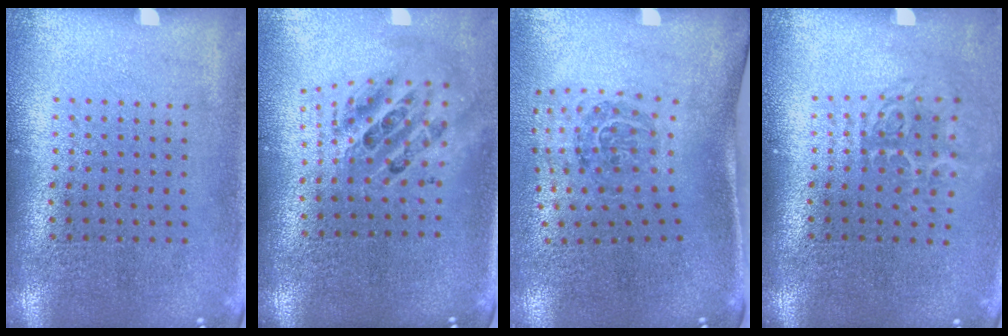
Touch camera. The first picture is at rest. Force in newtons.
{"total": 2.1, "press": 1.6, "slide": 1.4}
{"total": 1.8, "press": 1.1, "slide": 1.4}
{"total": 1.7, "press": 1.2, "slide": 1.2}